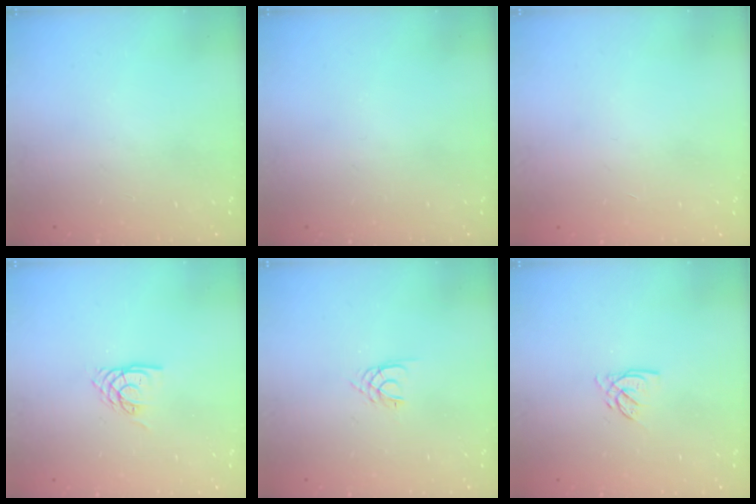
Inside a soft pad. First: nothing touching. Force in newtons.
{"total": 0.0}
{"total": 0.9, "press": 0.8, "slide": 0.2}
{"total": 4.5, "press": 4.5, "slide": 0.4}
{"total": 2.4, "press": 2.4, "slide": 0.3}
{"total": 2.8, "press": 2.8, "slide": 0.1}